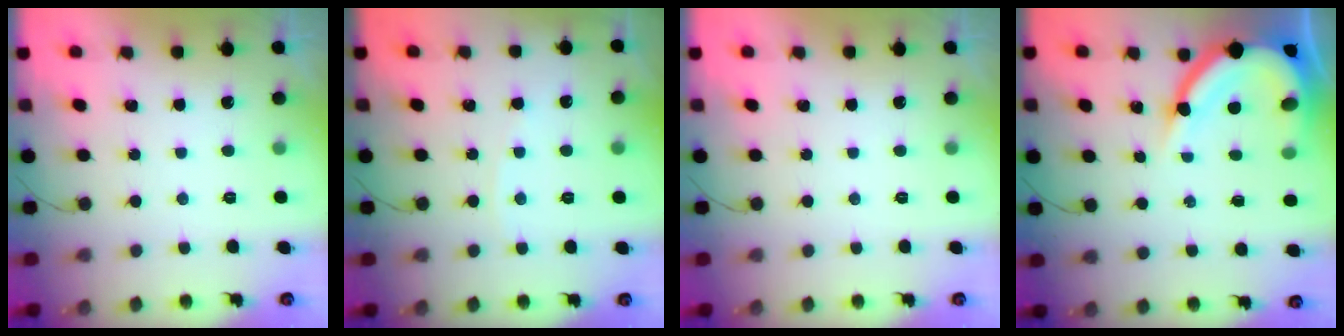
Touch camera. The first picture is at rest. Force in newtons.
{"total": 2.2, "press": 2.2, "slide": 0.3}
{"total": 0.0}
{"total": 14.4, "press": 14.3, "slide": 1.5}